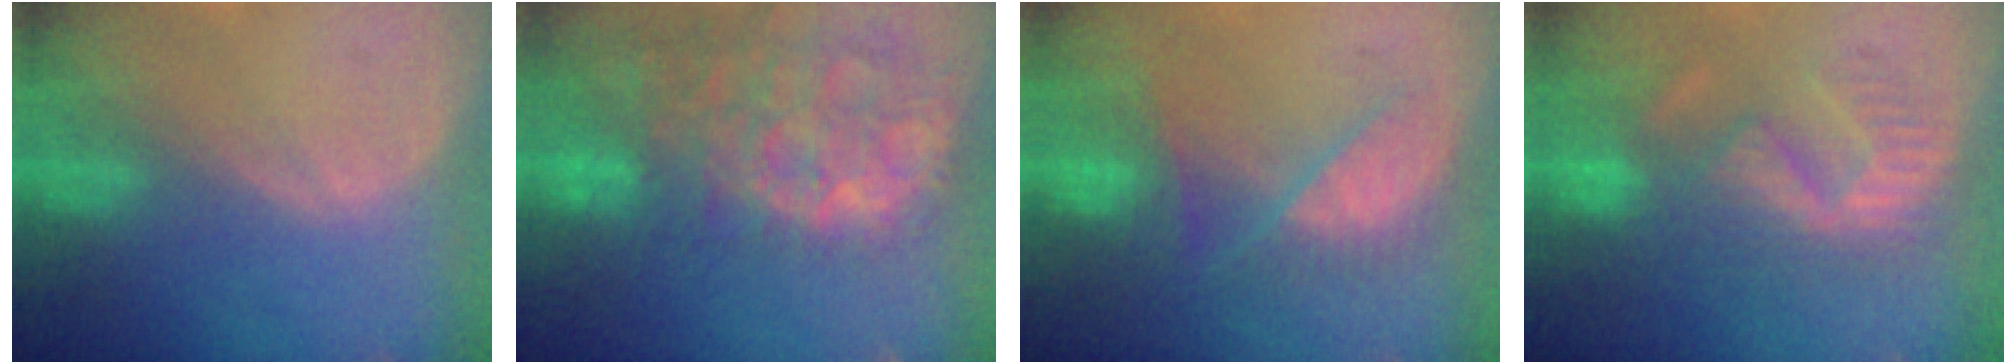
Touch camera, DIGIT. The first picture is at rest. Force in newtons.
{"total": 15.0, "press": 12.2, "slide": 8.7}
{"total": 7.4, "press": 7.1, "slide": 2.1}
{"total": 8.7, "press": 8.4, "slide": 2.1}